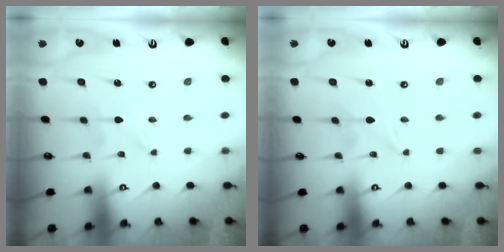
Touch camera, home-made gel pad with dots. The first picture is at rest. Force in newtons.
{"total": 0.0}